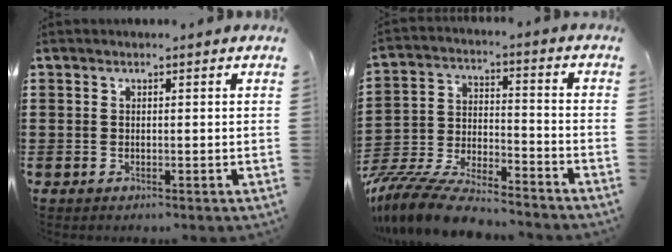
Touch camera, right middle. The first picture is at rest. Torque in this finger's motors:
{"motor_torque": [1.86, -0.27, 1.05, 0.21]}